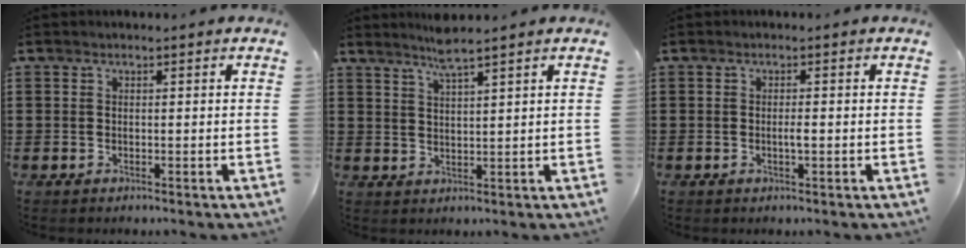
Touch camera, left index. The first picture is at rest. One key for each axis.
{"total": 3.8, "fx": 3.2, "fy": -0.3, "fz": 2.1, "tx": -0.049, "ty": -0.003, "tz": 0.056}
{"total": 1.5, "fx": -0.3, "fy": 0.2, "fz": 1.5, "tx": -0.027, "ty": -0.001, "tz": -0.006}